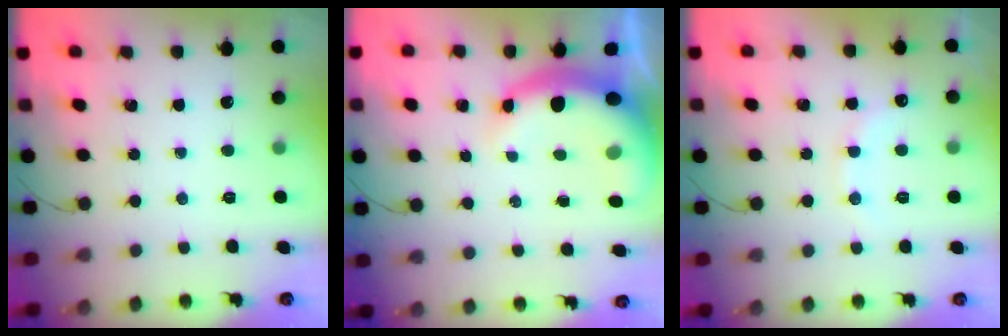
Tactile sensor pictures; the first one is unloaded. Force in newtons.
{"total": 8.4, "press": 8.2, "slide": 2.0}
{"total": 9.8, "press": 9.7, "slide": 1.4}